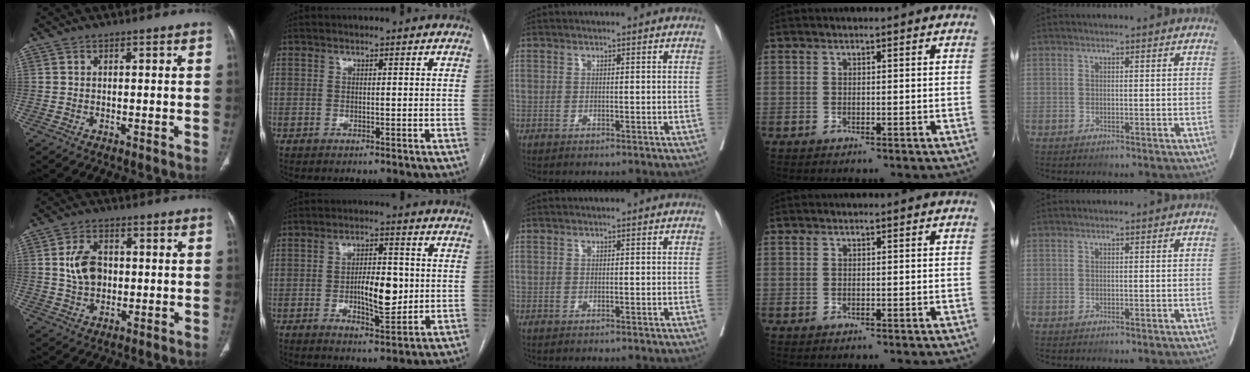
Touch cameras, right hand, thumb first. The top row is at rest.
{"thumb": {"total": 7.3, "force": [0.6, 5.1, 5.2], "torque": [-0.085, 0.002, 0.013]}, "index": {"total": 8.0, "force": [-0.6, 2.8, 7.5], "torque": [-0.123, 0.001, -0.006]}}